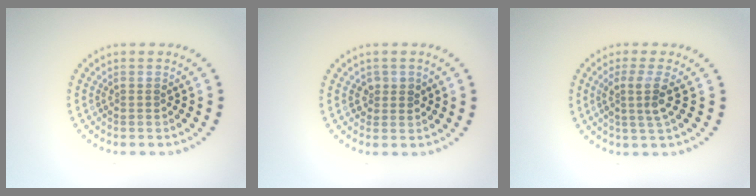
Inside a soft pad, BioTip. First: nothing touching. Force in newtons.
{"total": 1.4, "press": 1.3, "slide": 0.4}
{"total": 2.7, "press": 2.0, "slide": 1.8}